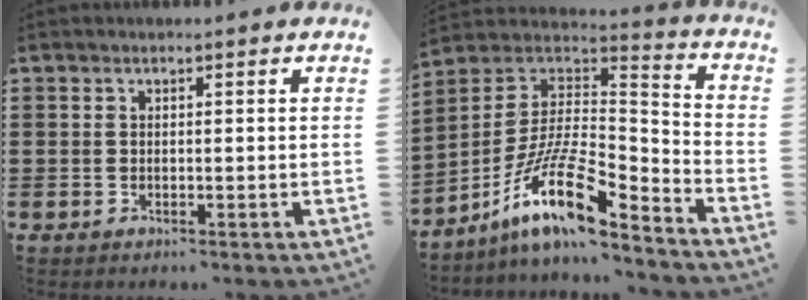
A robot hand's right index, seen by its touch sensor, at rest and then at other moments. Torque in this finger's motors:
{"motor_torque": [2.14, 0.00, 1.05, 0.21]}